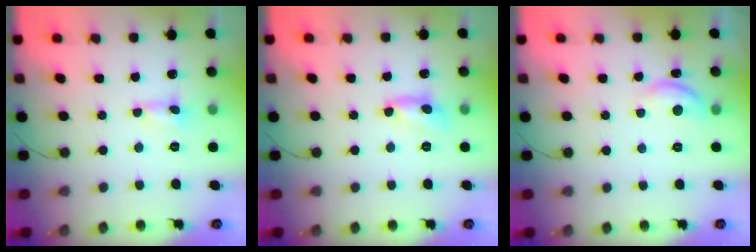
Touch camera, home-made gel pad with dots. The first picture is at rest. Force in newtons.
{"total": 3.8, "press": 3.8, "slide": 0.2}
{"total": 9.0, "press": 9.0, "slide": 0.6}